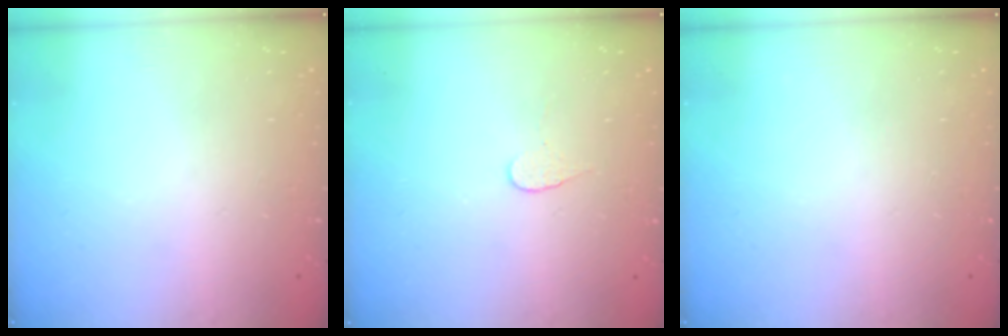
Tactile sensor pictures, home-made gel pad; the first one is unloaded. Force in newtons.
{"total": 3.7, "press": 3.7, "slide": 0.4}
{"total": 0.0}